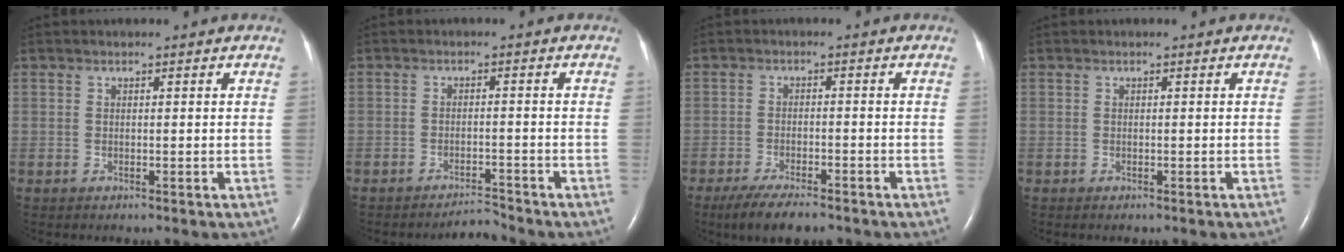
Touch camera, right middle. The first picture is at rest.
{"total": 2.5, "force": [-2.4, -0.5, -0.3], "torque": [0.004, -0.008, -0.036]}
{"total": 7.5, "force": [-5.9, 1.8, 4.3], "torque": [-0.072, -0.014, -0.094]}
{"total": 0.6, "force": [-0.5, 0.2, 0.3], "torque": [-0.005, -0.001, -0.005]}